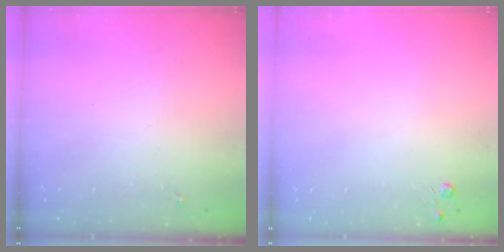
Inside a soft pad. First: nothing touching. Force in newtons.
{"total": 3.0, "press": 3.0, "slide": 0.4}